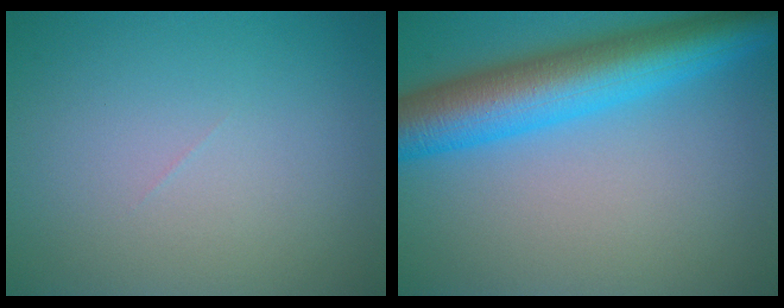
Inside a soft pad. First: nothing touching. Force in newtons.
{"total": 9.2, "press": 9.2, "slide": 0.3}